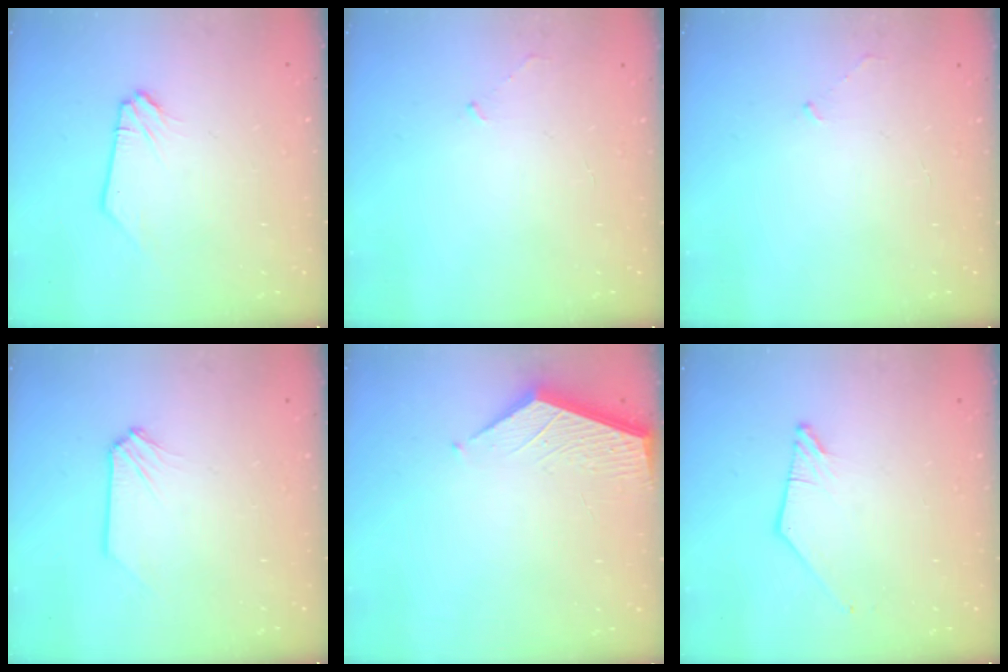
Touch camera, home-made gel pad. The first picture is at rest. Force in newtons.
{"total": 2.5, "press": 2.4, "slide": 0.6}
{"total": 2.5, "press": 2.4, "slide": 0.6}
{"total": 0.0}
{"total": 3.4, "press": 3.4, "slide": 0.3}
{"total": 0.7, "press": 0.7, "slide": 0.2}